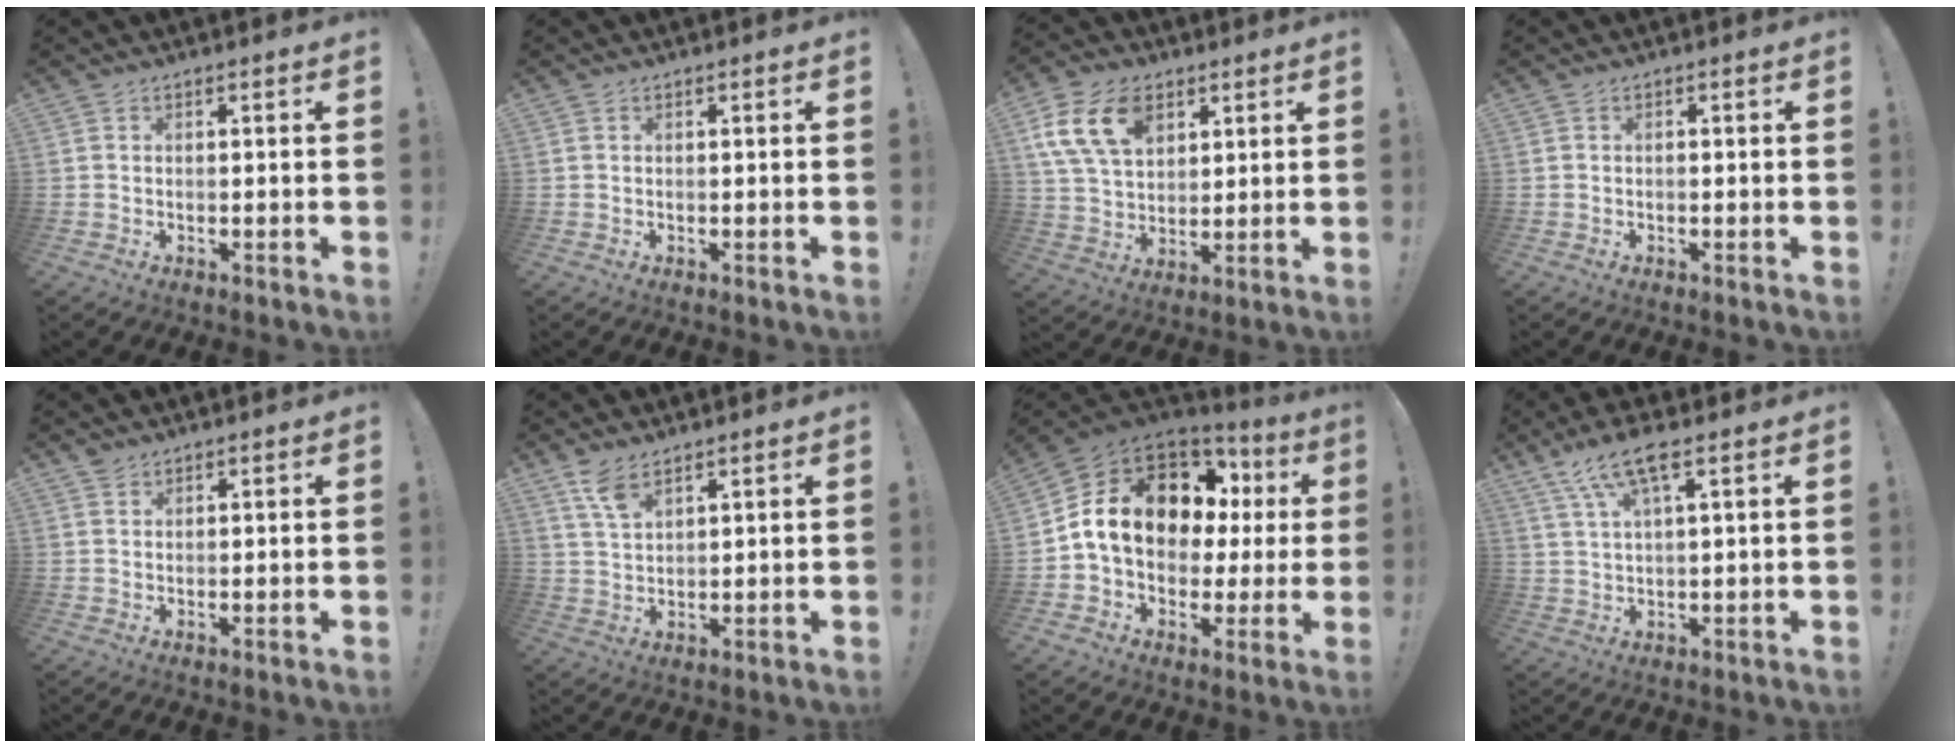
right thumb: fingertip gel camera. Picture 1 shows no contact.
{"total": 0.0}
{"total": 16.1, "force": [7.3, 11.0, 9.3], "torque": [-0.164, -0.019, 0.141]}
{"total": 0.0}
{"total": 1.8, "force": [1.6, 0.7, 0.3], "torque": [0.001, -0.006, 0.028]}
{"total": 6.1, "force": [4.3, 2.2, 3.7], "torque": [-0.066, -0.025, 0.078]}
{"total": 17.3, "force": [5.0, 12.5, 10.9], "torque": [-0.175, -0.010, 0.114]}
{"total": 9.0, "force": [4.9, 2.2, 7.2], "torque": [-0.135, -0.016, 0.093]}